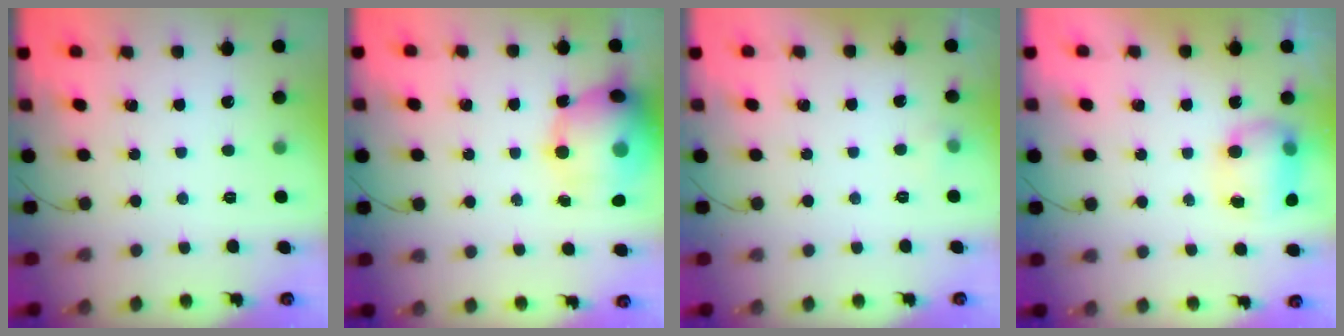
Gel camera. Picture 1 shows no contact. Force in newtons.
{"total": 16.8, "press": 16.6, "slide": 2.3}
{"total": 7.5, "press": 3.4, "slide": 6.7}
{"total": 8.8, "press": 8.4, "slide": 2.8}